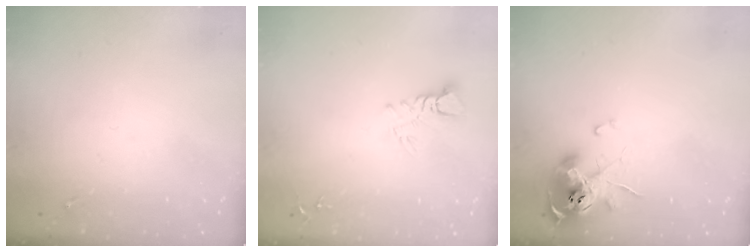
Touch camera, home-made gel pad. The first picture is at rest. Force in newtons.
{"total": 5.6, "press": 5.6, "slide": 0.6}
{"total": 13.1, "press": 13.0, "slide": 1.8}